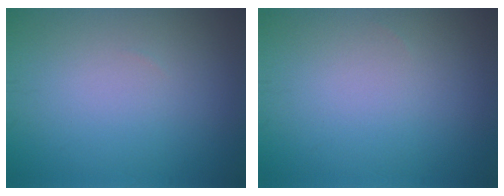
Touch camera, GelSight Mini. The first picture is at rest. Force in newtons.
{"total": 0.0}